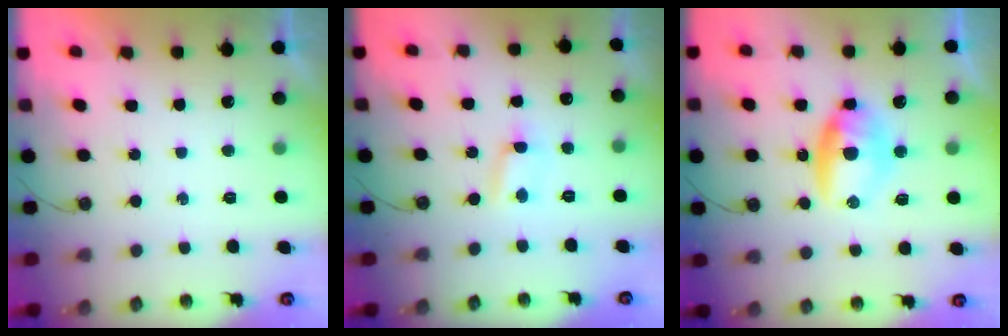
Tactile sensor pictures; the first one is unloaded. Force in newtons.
{"total": 1.8, "press": 1.8, "slide": 0.2}
{"total": 9.8, "press": 9.8, "slide": 0.7}